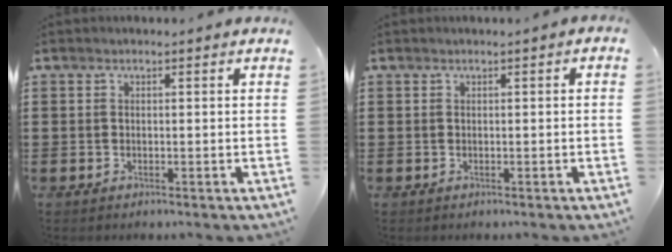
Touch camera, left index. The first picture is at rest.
{"total": 0.0}